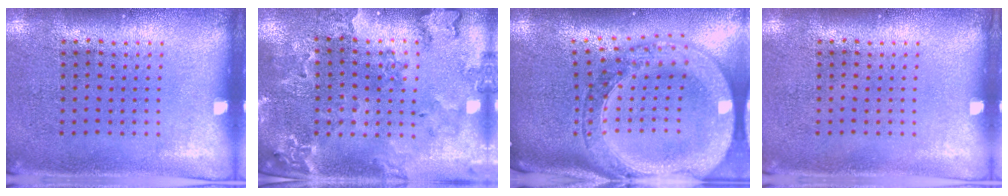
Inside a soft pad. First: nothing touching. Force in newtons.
{"total": 1.4, "press": 1.4, "slide": 0.3}
{"total": 4.0, "press": 3.1, "slide": 2.5}
{"total": 0.0}